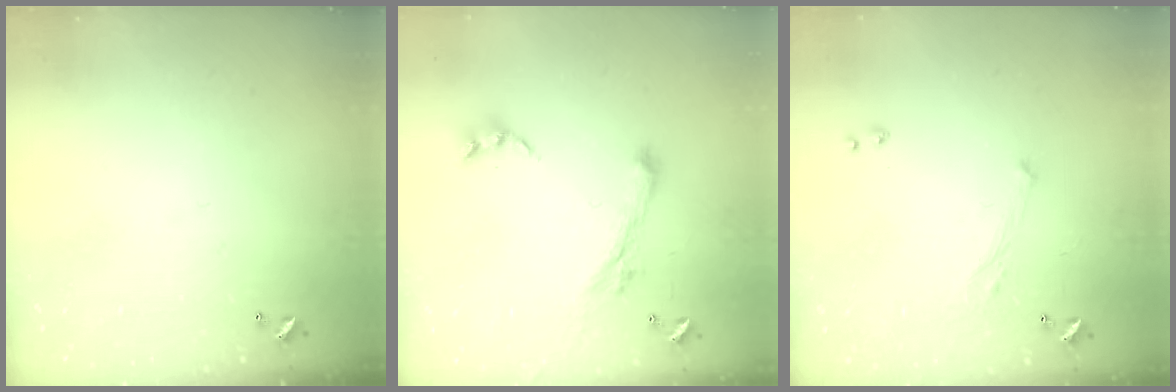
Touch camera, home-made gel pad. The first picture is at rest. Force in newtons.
{"total": 1.6, "press": 1.1, "slide": 1.2}
{"total": 0.7, "press": 0.0, "slide": 0.7}